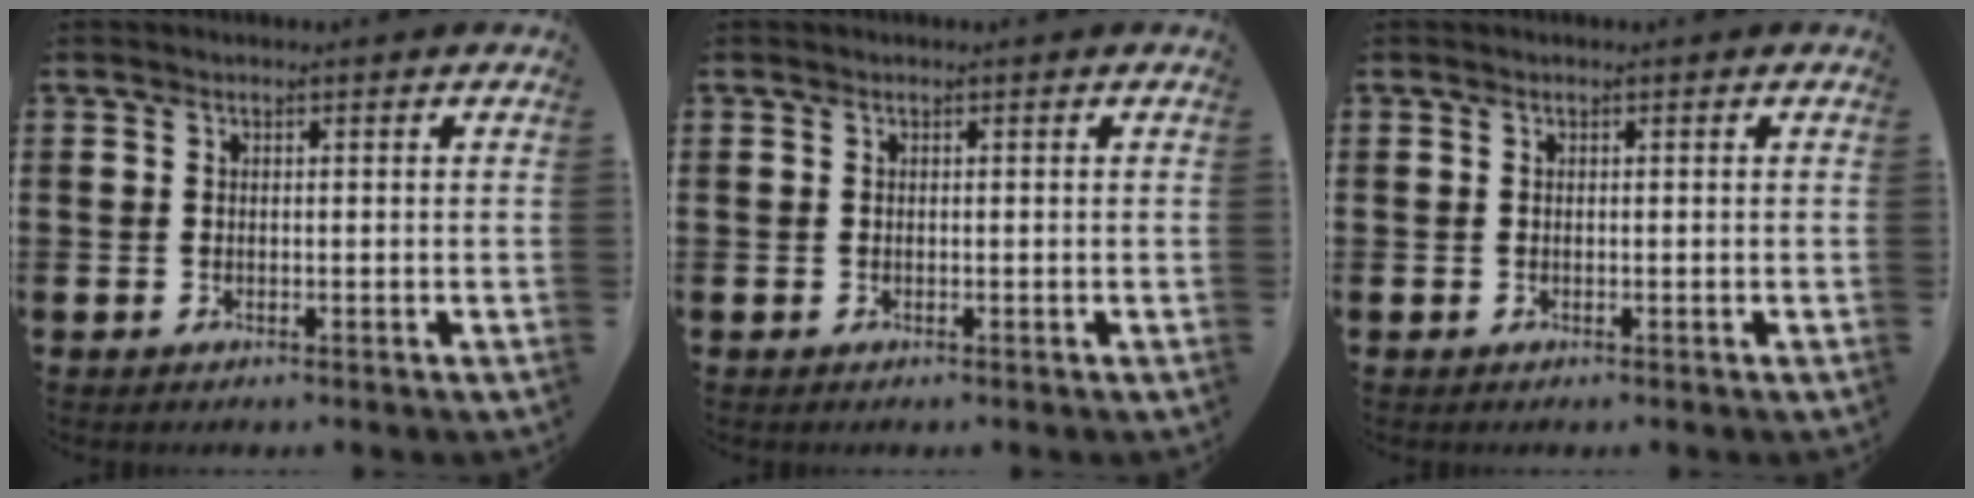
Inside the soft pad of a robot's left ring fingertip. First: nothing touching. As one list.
[{"total": 0.0}, {"total": 0.0}]